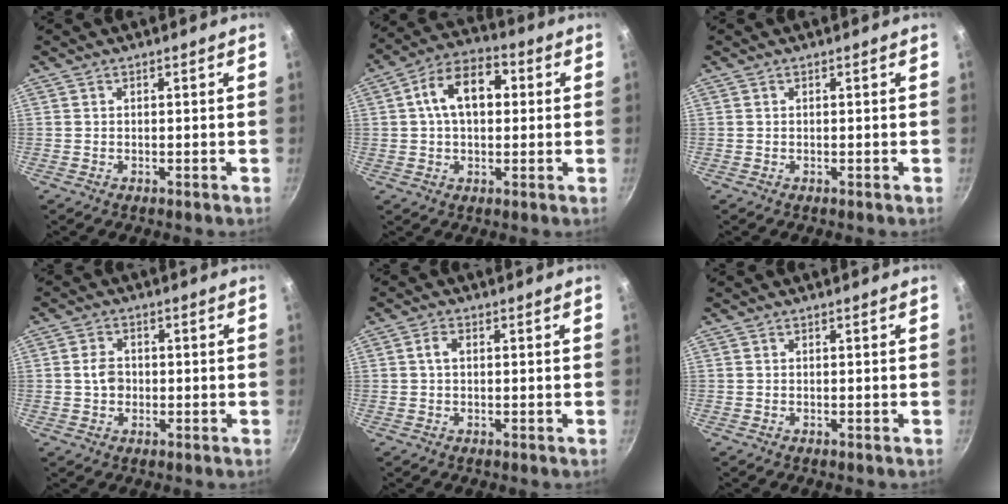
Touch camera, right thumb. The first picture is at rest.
{"total": 11.8, "force": [2.0, 7.4, 9.0], "torque": [-0.118, 0.026, 0.019]}
{"total": 0.0}
{"total": 3.9, "force": [-0.1, 3.1, 2.3], "torque": [-0.029, 0.010, -0.006]}
{"total": 2.0, "force": [0.3, 1.1, 1.6], "torque": [-0.027, 0.006, 0.006]}
{"total": 0.0}